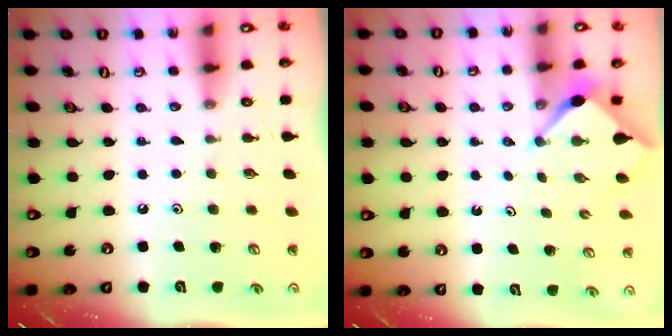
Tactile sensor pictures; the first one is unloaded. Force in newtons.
{"total": 2.5, "press": 2.5, "slide": 0.3}